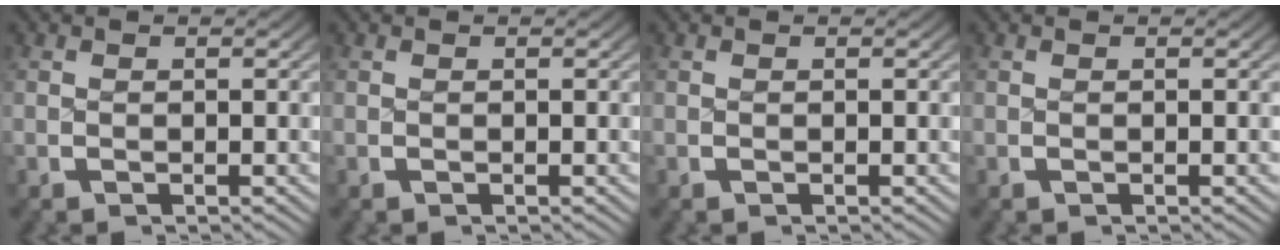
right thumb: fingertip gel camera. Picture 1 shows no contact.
{"total": 0.0}
{"total": 0.0}
{"total": 0.0}